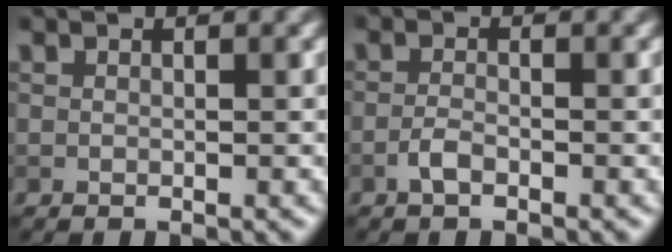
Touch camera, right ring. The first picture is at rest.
{"total": 1.4, "force": [-0.9, 0.5, 1.0], "torque": [-0.023, 0.002, -0.021]}